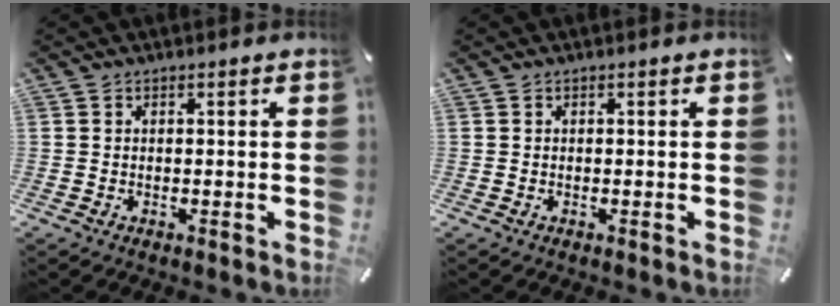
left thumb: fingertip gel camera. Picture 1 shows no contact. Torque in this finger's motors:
{"motor_torque": [-0.01, -0.01, -0.03, 0.03, 0.00]}